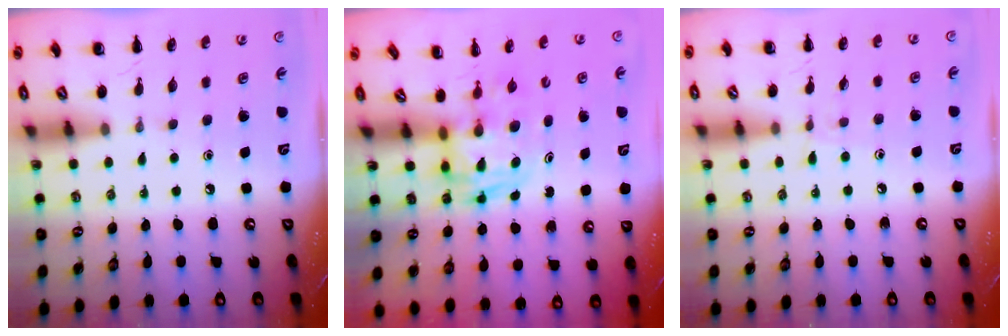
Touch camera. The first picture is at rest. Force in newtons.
{"total": 2.9, "press": 2.9, "slide": 0.5}
{"total": 4.4, "press": 4.0, "slide": 1.9}